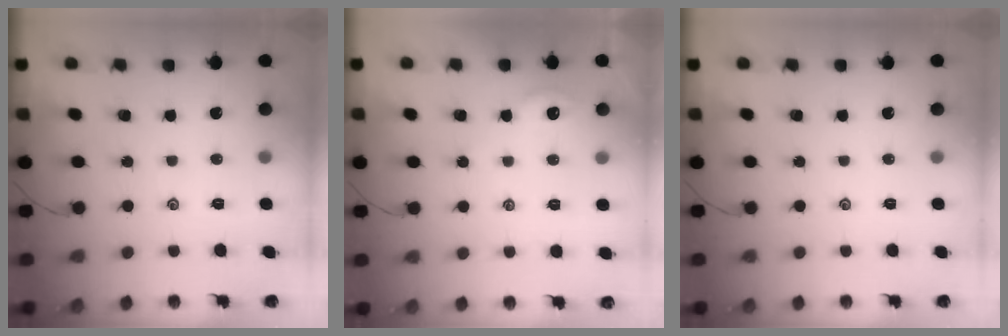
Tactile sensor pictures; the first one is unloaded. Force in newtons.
{"total": 2.2, "press": 2.2, "slide": 0.4}
{"total": 0.0}